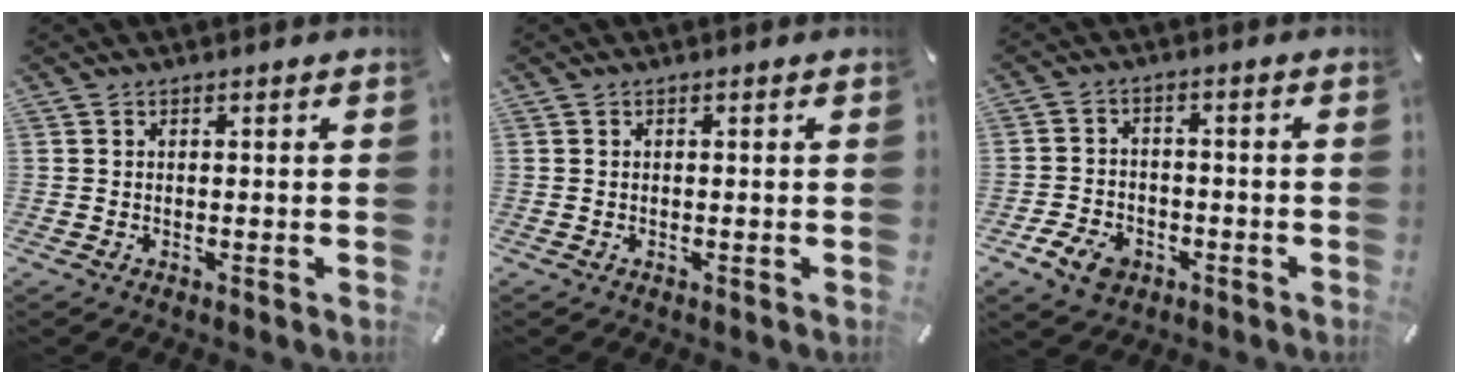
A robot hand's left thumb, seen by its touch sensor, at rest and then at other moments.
{"total": 0.0}
{"total": 6.3, "force": [-3.3, 4.6, 2.8], "torque": [-0.066, 0.014, -0.064]}